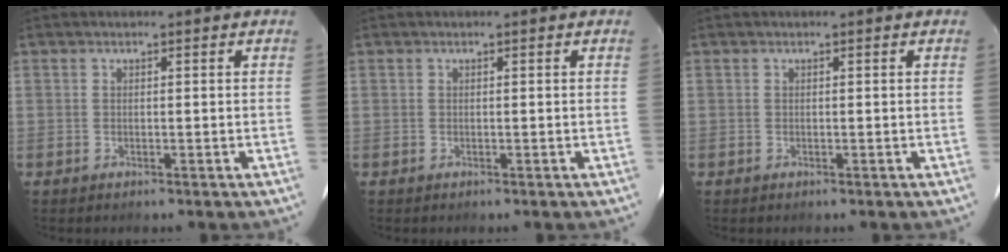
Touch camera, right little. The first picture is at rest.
{"total": 0.0}
{"total": 0.0}